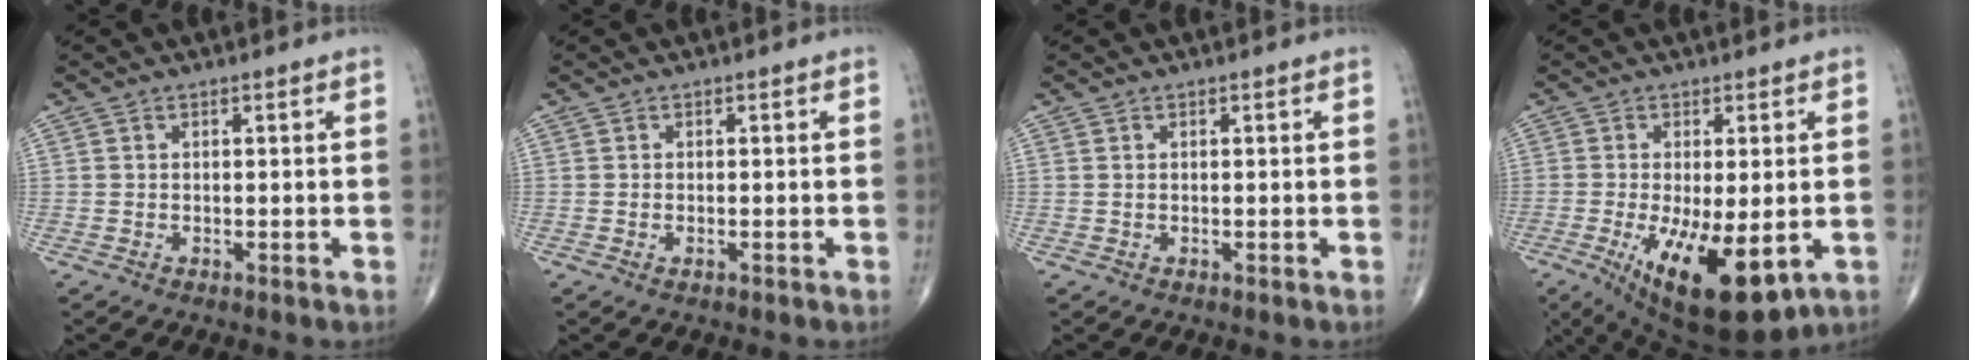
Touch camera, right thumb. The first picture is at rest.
{"total": 0.7, "force": [-0.2, 0.3, 0.5], "torque": [-0.009, 0.004, -0.003]}
{"total": 0.0}
{"total": 15.2, "force": [-4.6, 5.7, 13.3], "torque": [-0.217, -0.024, -0.054]}